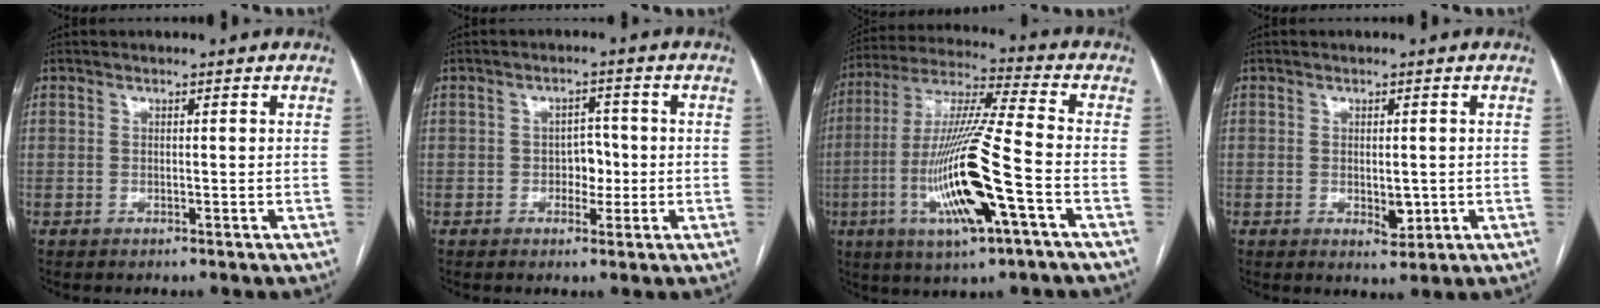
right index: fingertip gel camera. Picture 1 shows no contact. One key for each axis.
{"total": 3.4, "fx": -0.6, "fy": 2.3, "fz": 2.4, "tx": -0.028, "ty": 0.010, "tz": -0.008}
{"total": 17.7, "fx": -5.3, "fy": 0.8, "fz": 16.9, "tx": -0.342, "ty": -0.013, "tz": -0.097}
{"total": 2.9, "fx": -0.4, "fy": 1.5, "fz": 2.5, "tx": -0.036, "ty": -0.005, "tz": 0.001}